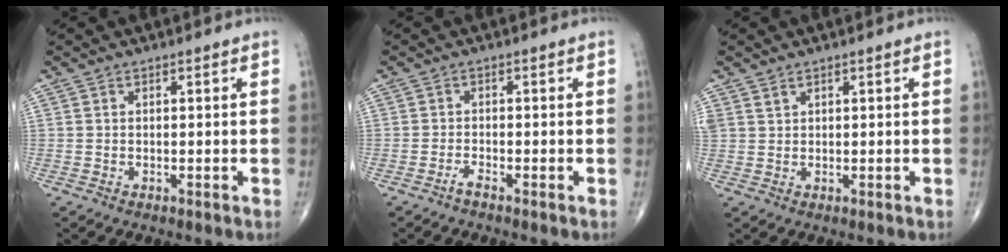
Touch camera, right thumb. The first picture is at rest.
{"total": 1.0, "force": [-0.9, 0.0, 0.4], "torque": [-0.013, 0.005, -0.019]}
{"total": 1.4, "force": [1.2, 0.7, 0.3], "torque": [0.002, -0.003, 0.024]}